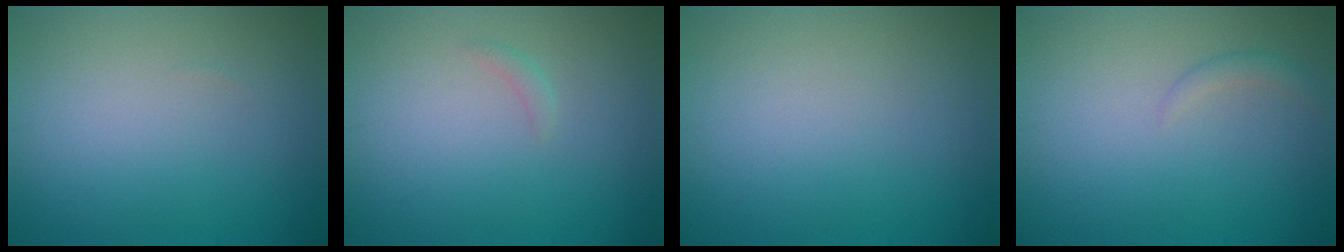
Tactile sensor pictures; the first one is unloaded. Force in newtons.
{"total": 0.6, "press": 0.6, "slide": 0.0}
{"total": 0.0}
{"total": 1.0, "press": 1.0, "slide": 0.0}